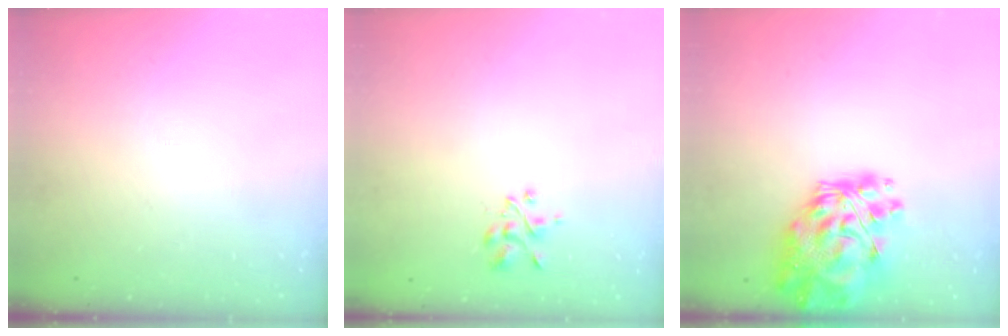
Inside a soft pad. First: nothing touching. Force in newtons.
{"total": 1.7, "press": 1.6, "slide": 0.7}
{"total": 18.5, "press": 17.5, "slide": 6.1}